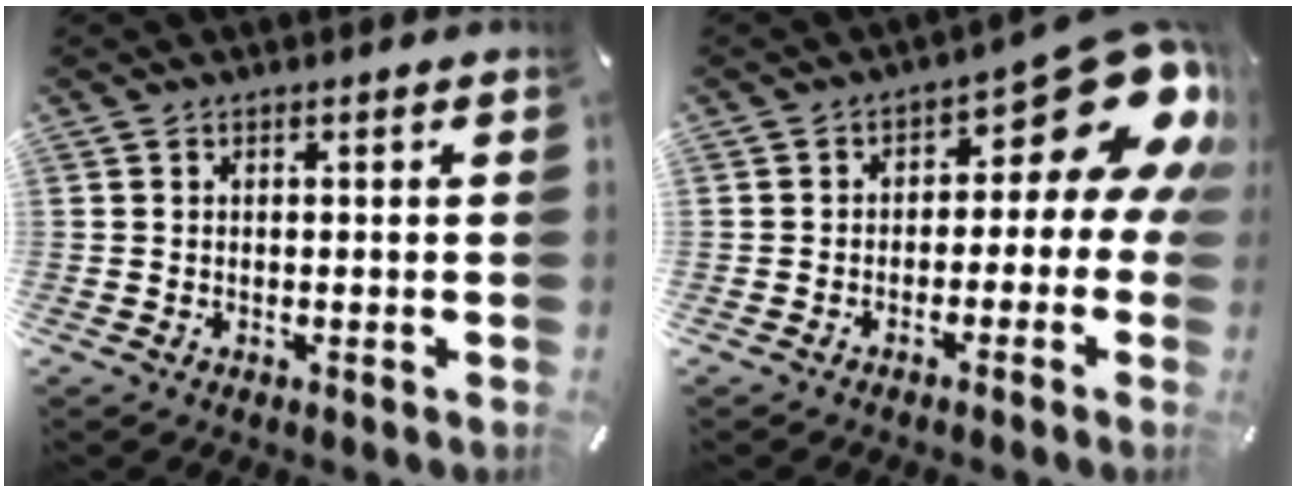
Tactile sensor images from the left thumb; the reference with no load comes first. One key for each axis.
{"total": 14.8, "fx": 6.4, "fy": 7.0, "fz": 11.4, "tx": -0.134, "ty": -0.049, "tz": 0.101}